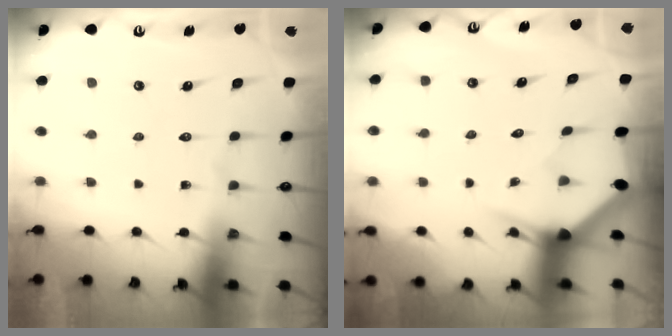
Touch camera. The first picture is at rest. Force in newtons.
{"total": 3.1, "press": 3.1, "slide": 0.0}